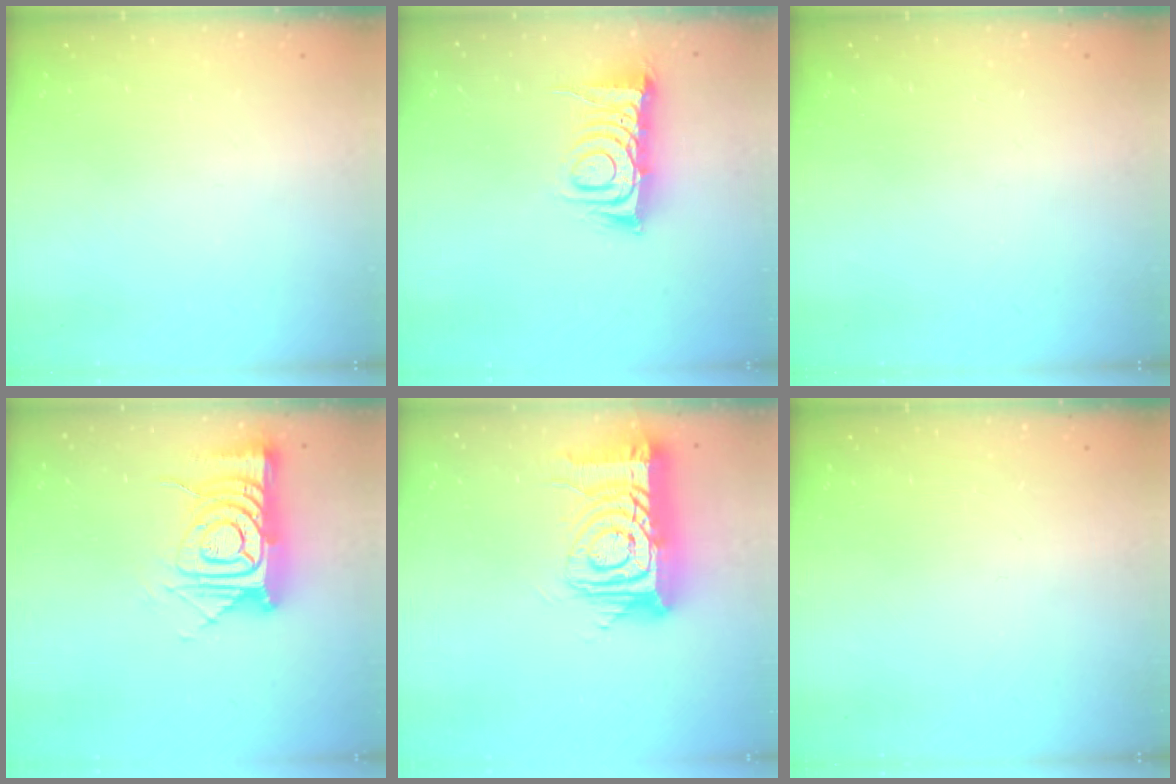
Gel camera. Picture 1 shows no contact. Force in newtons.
{"total": 9.8, "press": 9.8, "slide": 1.1}
{"total": 0.0}
{"total": 15.8, "press": 15.7, "slide": 1.4}
{"total": 16.0, "press": 15.9, "slide": 1.6}
{"total": 0.0}